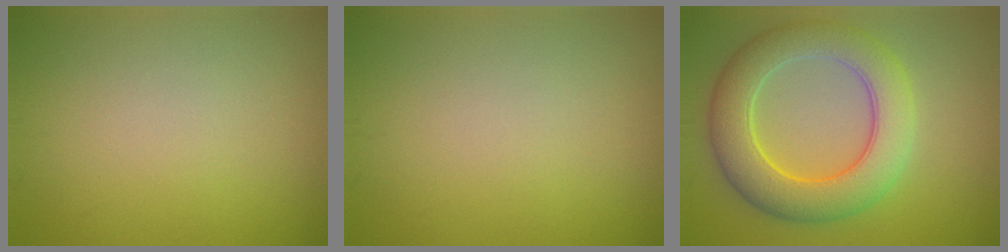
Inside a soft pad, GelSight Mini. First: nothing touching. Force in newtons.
{"total": 0.0}
{"total": 7.7, "press": 7.7, "slide": 0.2}